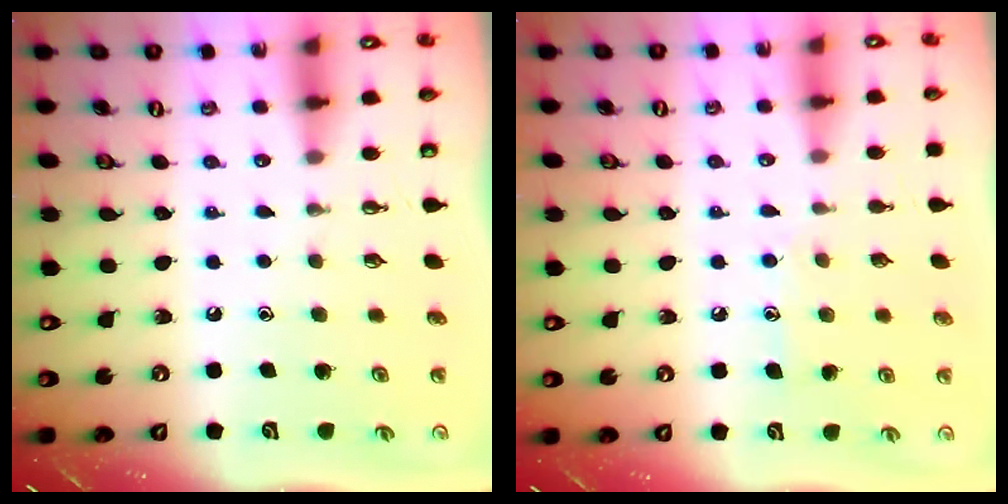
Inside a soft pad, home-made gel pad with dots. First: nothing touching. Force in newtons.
{"total": 6.4, "press": 6.4, "slide": 0.4}